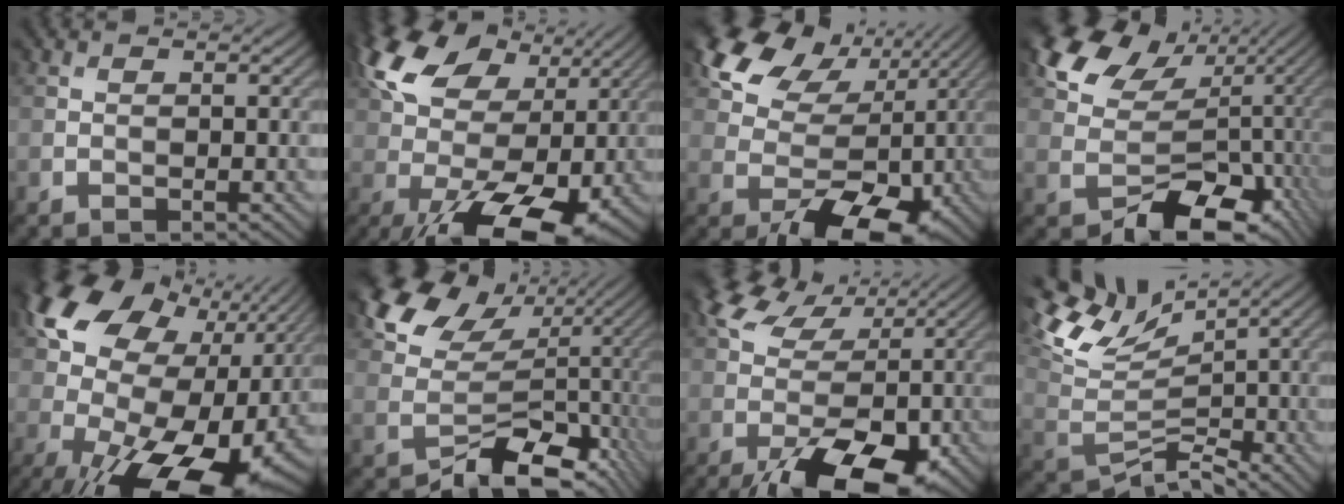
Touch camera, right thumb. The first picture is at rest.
{"total": 17.6, "force": [2.4, 10.3, 14.0], "torque": [-0.262, 0.011, 0.052]}
{"total": 15.2, "force": [1.8, 10.6, 10.7], "torque": [-0.165, -0.002, 0.063]}
{"total": 12.1, "force": [0.9, 8.8, 8.2], "torque": [-0.143, -0.013, 0.045]}
{"total": 20.6, "force": [0.9, 13.7, 15.3], "torque": [-0.268, -0.022, 0.032]}
{"total": 10.1, "force": [-0.4, 7.5, 6.8], "torque": [-0.110, -0.017, 0.015]}
{"total": 13.7, "force": [-3.1, 8.1, 10.6], "torque": [-0.193, -0.031, -0.022]}
{"total": 6.4, "force": [2.3, 4.0, 4.5], "torque": [-0.087, -0.001, 0.039]}